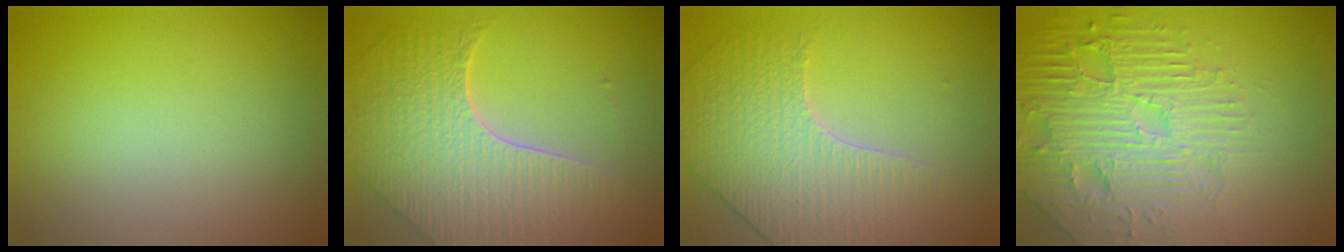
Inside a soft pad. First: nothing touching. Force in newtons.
{"total": 8.0, "press": 5.7, "slide": 5.6}
{"total": 4.0, "press": 4.0, "slide": 0.3}
{"total": 7.4, "press": 5.5, "slide": 5.0}